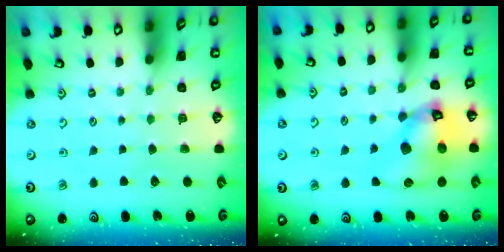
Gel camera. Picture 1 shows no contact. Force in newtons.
{"total": 14.8, "press": 14.7, "slide": 2.0}